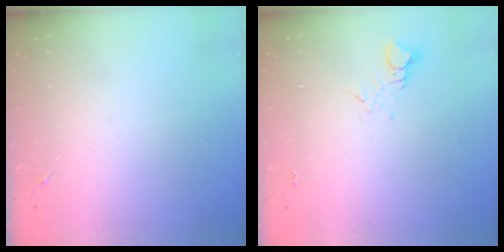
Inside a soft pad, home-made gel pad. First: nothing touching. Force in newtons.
{"total": 3.8, "press": 3.8, "slide": 0.4}